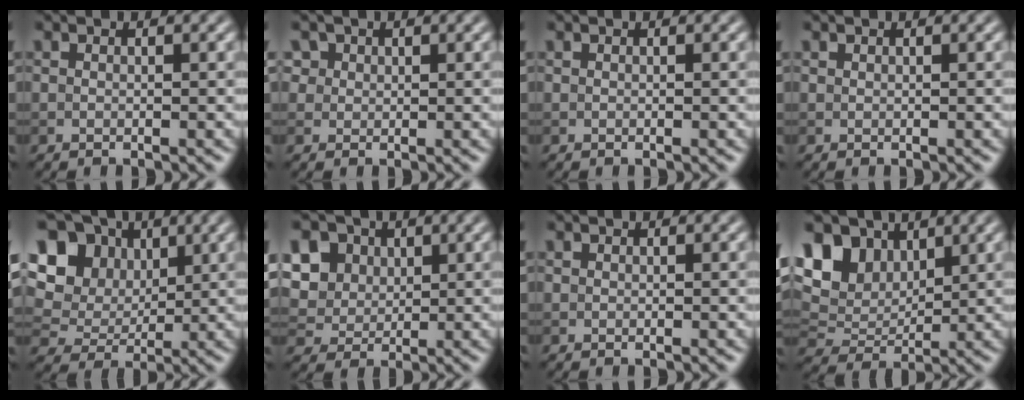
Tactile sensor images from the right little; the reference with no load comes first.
{"total": 2.9, "force": [1.6, 2.2, 1.1], "torque": [-0.031, 0.001, 0.033]}
{"total": 0.0}
{"total": 0.0}
{"total": 11.8, "force": [4.3, 9.0, 6.2], "torque": [-0.136, 0.042, 0.068]}
{"total": 12.0, "force": [4.9, 9.4, 5.5], "torque": [-0.138, 0.024, 0.082]}
{"total": 0.0}
{"total": 9.4, "force": [4.7, 6.2, 5.2], "torque": [-0.119, 0.021, 0.069]}